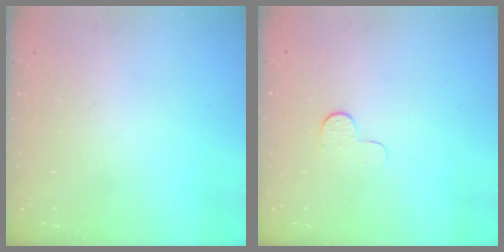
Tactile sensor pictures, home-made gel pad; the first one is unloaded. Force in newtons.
{"total": 3.9, "press": 3.9, "slide": 0.3}